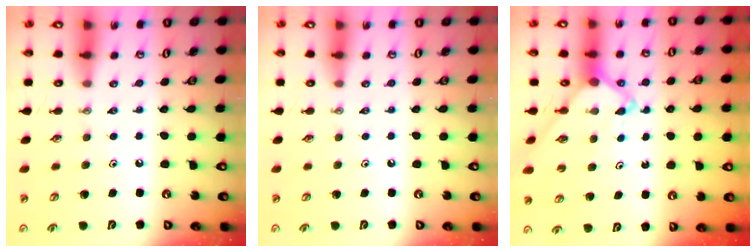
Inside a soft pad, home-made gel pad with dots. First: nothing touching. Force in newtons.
{"total": 0.0}
{"total": 5.6, "press": 5.6, "slide": 0.6}